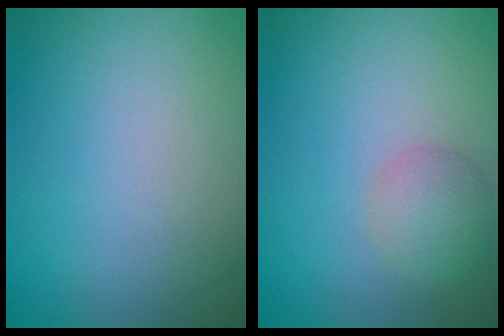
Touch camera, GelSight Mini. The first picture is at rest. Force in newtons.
{"total": 2.5, "press": 2.5, "slide": 0.1}